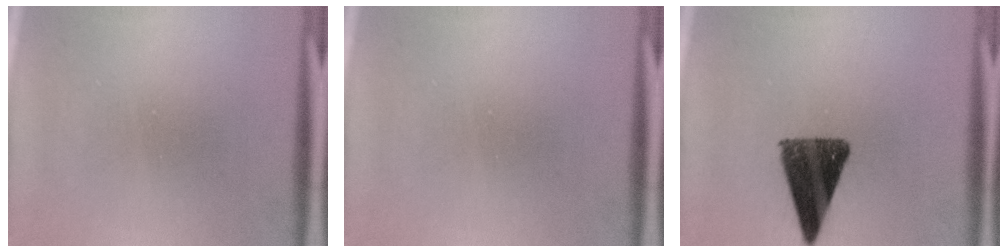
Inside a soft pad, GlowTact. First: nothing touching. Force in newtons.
{"total": 0.0}
{"total": 12.1}